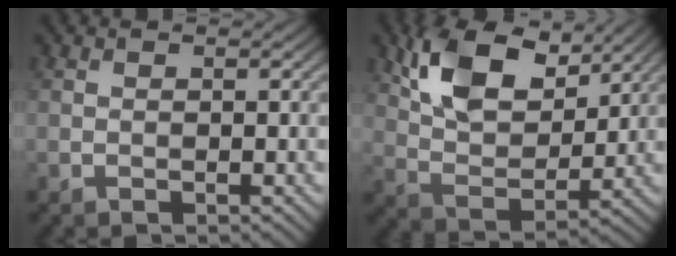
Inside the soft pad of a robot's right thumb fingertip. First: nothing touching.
{"total": 11.5, "force": [6.1, 5.9, 7.8], "torque": [-0.166, 0.007, 0.119]}